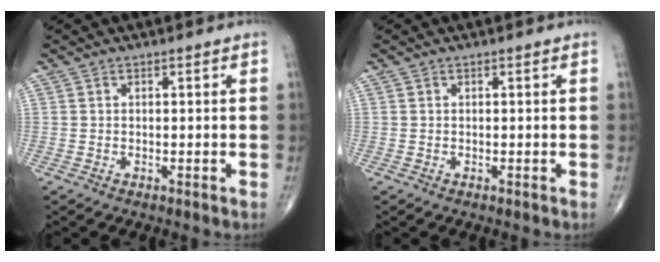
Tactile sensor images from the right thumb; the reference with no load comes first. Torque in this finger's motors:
{"motor_torque": [-0.30, -0.03, -0.13, 0.13, -0.01]}